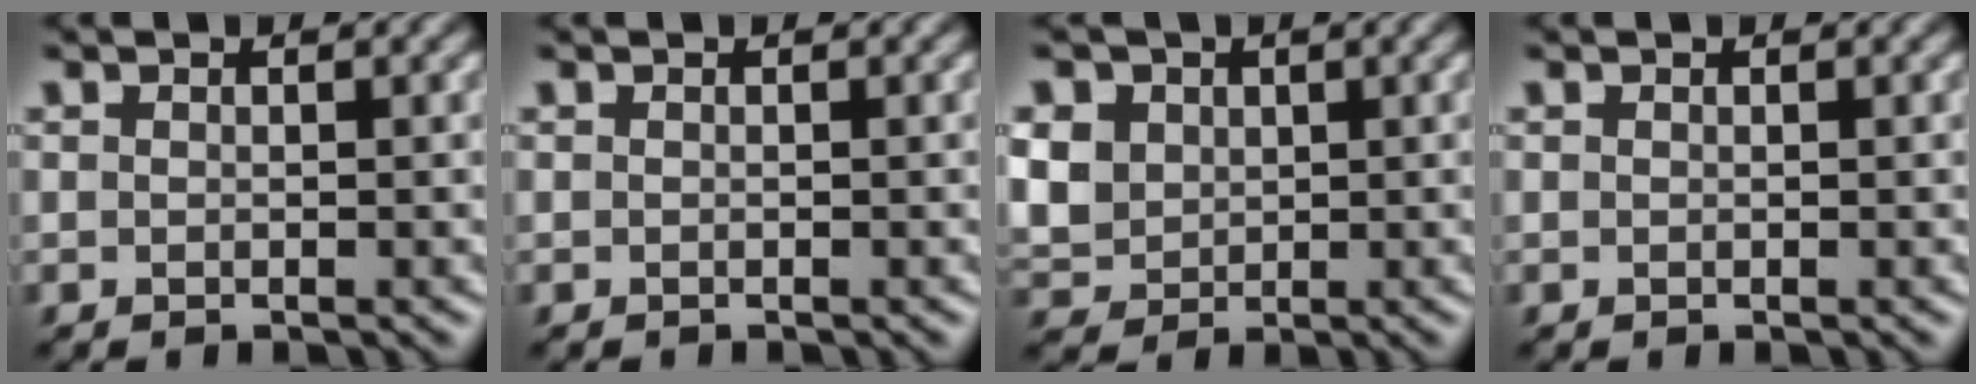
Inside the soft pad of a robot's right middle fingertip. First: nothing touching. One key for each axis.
{"total": 0.0}
{"total": 6.5, "fx": 2.0, "fy": 5.3, "fz": 3.2, "tx": -0.096, "ty": 0.022, "tz": 0.034}
{"total": 0.0}